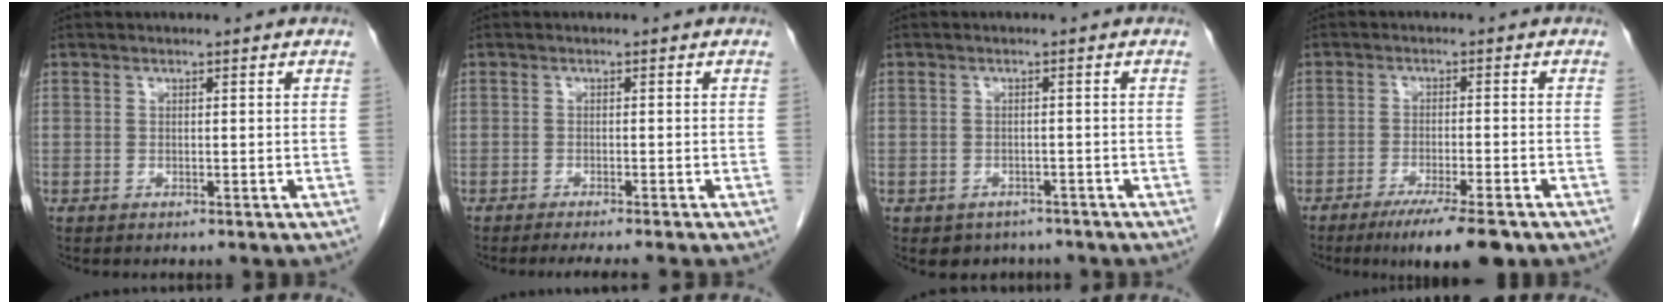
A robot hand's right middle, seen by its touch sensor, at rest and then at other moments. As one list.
[{"total": 5.5, "force": [-4.8, -0.3, 2.6], "torque": [-0.019, -0.009, -0.068]}, {"total": 3.8, "force": [-2.9, 2.5, 0.3], "torque": [0.000, 0.008, -0.037]}, {"total": 9.1, "force": [-6.7, 0.6, 6.2], "torque": [-0.088, -0.019, -0.101]}]